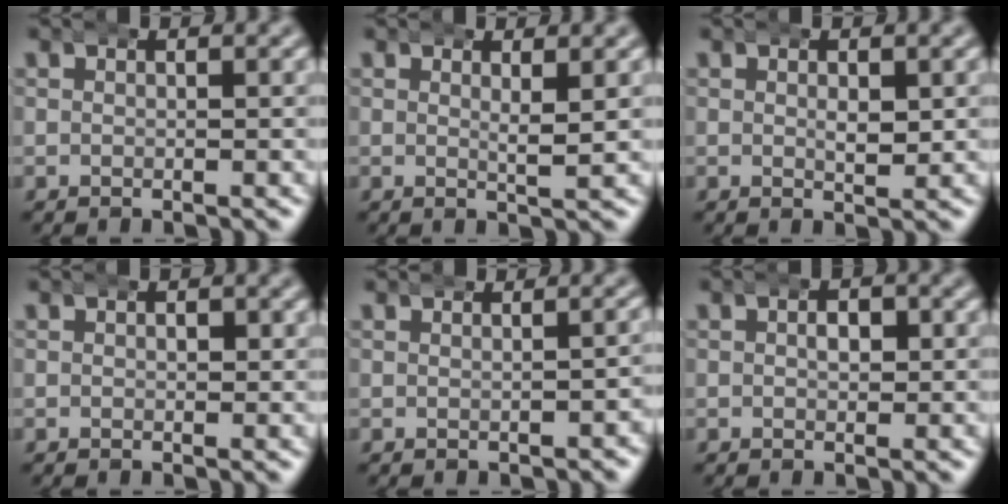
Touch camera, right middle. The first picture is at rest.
{"total": 1.6, "force": [0.8, 0.2, 1.4], "torque": [-0.025, -0.005, 0.012]}
{"total": 1.6, "force": [0.3, 0.8, 1.4], "torque": [-0.020, -0.007, 0.004]}
{"total": 0.8, "force": [0.2, 0.6, 0.5], "torque": [-0.002, -0.002, 0.003]}
{"total": 0.9, "force": [-0.5, 0.6, 0.5], "torque": [-0.001, 0.004, -0.010]}
{"total": 2.2, "force": [0.4, 1.4, 1.6], "torque": [-0.016, 0.003, 0.003]}